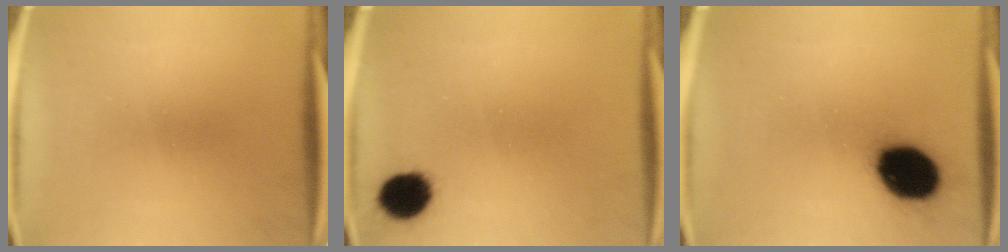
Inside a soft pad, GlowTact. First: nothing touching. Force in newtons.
{"total": 7.4}
{"total": 15.7}